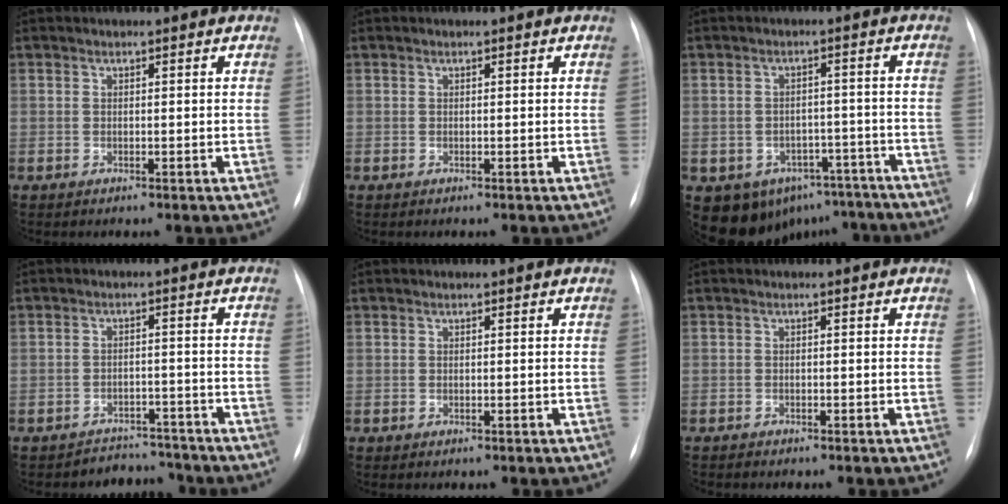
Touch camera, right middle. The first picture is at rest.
{"total": 0.0}
{"total": 12.0, "force": [-8.4, 7.9, 3.2], "torque": [-0.034, 0.031, -0.095]}
{"total": 4.8, "force": [-4.3, 1.6, -1.2], "torque": [0.019, 0.021, -0.060]}
{"total": 0.0}
{"total": 0.5, "force": [-0.5, 0.0, -0.1], "torque": [-0.005, -0.003, -0.012]}